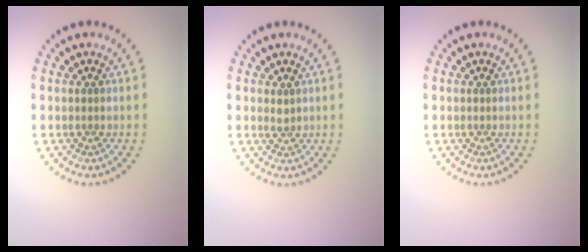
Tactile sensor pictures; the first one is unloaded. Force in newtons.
{"total": 0.8, "press": 0.5, "slide": 0.5}
{"total": 0.0}